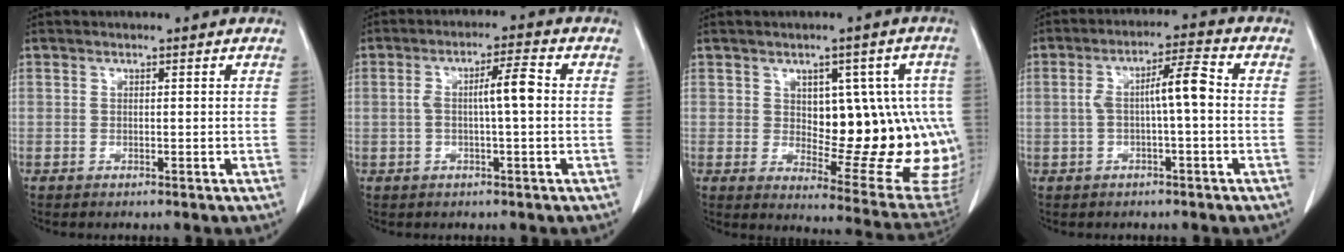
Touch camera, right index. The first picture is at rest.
{"total": 5.2, "force": [0.2, 0.6, 5.1], "torque": [-0.089, 0.019, 0.007]}
{"total": 17.2, "force": [0.7, 7.5, 15.5], "torque": [-0.152, 0.015, 0.032]}
{"total": 6.1, "force": [-0.1, 0.8, 6.0], "torque": [-0.107, 0.026, 0.004]}